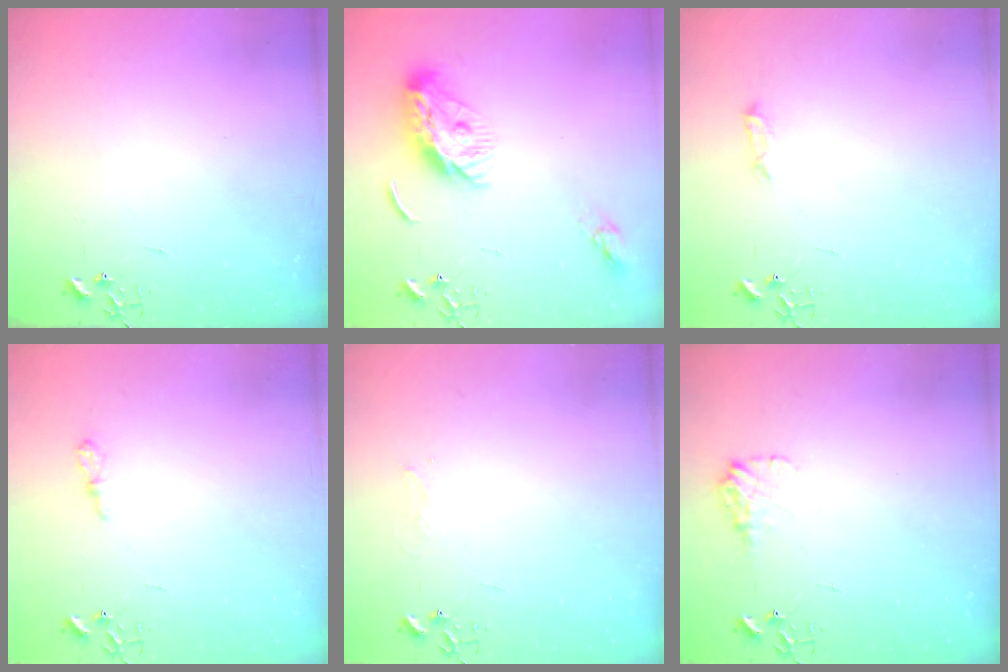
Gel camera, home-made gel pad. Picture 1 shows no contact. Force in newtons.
{"total": 12.7, "press": 12.7, "slide": 0.3}
{"total": 4.0, "press": 4.0, "slide": 0.6}
{"total": 5.7, "press": 5.7, "slide": 0.3}
{"total": 3.8, "press": 3.8, "slide": 0.4}
{"total": 9.6, "press": 9.6, "slide": 0.3}